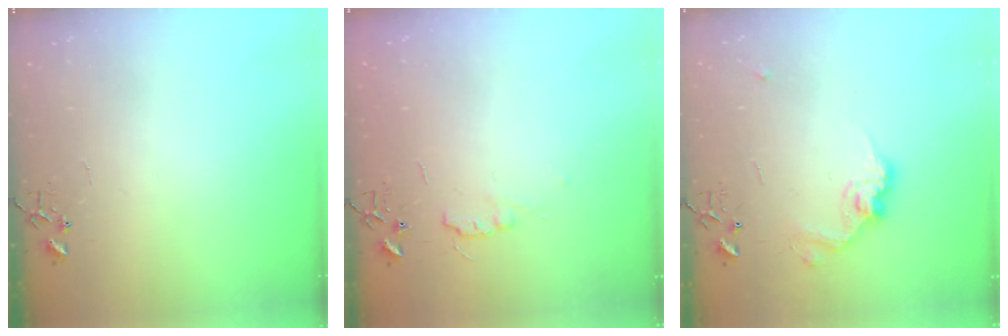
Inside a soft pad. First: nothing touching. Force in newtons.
{"total": 5.6, "press": 5.5, "slide": 0.7}
{"total": 11.8, "press": 11.8, "slide": 0.6}